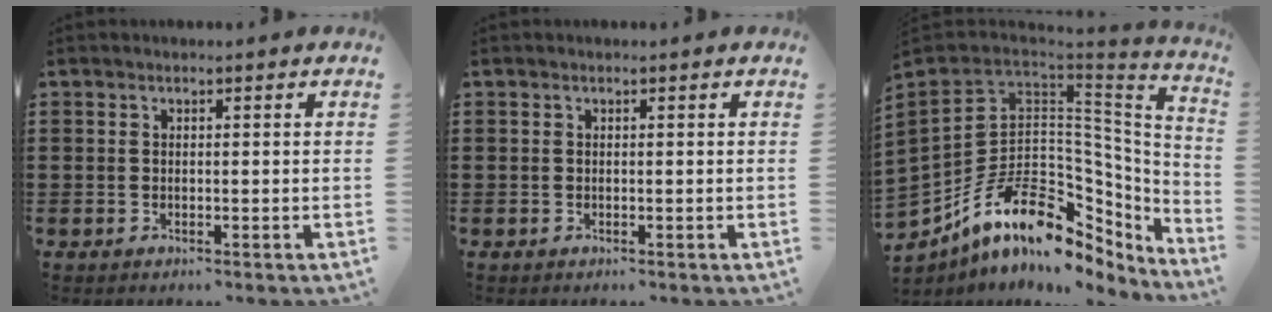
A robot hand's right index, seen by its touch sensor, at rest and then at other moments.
{"total": 0.0}
{"total": 19.1, "force": [-6.9, 12.2, 13.0], "torque": [-0.251, 0.011, -0.114]}